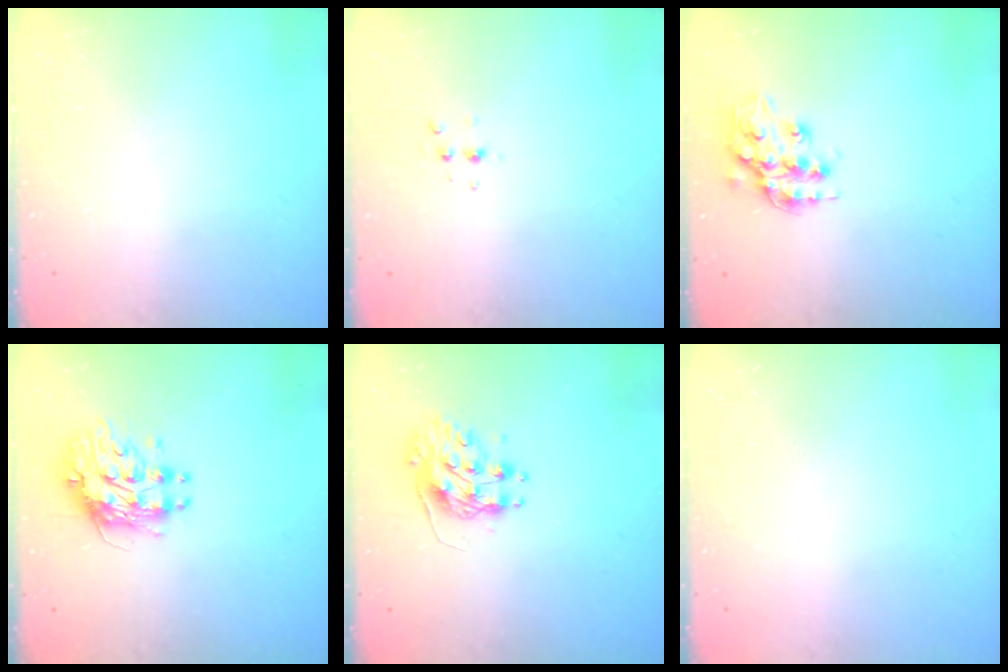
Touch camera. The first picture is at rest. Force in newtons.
{"total": 3.1, "press": 3.0, "slide": 0.9}
{"total": 15.0, "press": 15.0, "slide": 1.2}
{"total": 10.3, "press": 10.2, "slide": 1.0}
{"total": 9.3, "press": 9.3, "slide": 0.8}
{"total": 0.0}